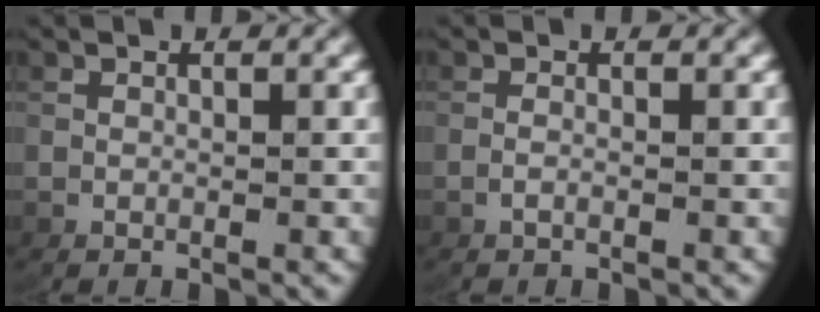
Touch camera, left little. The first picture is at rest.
{"total": 0.7, "force": [-0.5, -0.1, 0.5], "torque": [-0.020, -0.004, -0.006]}